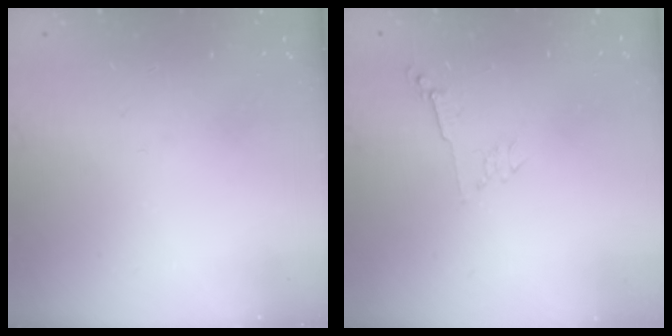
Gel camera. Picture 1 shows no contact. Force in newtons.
{"total": 2.8, "press": 2.7, "slide": 0.6}